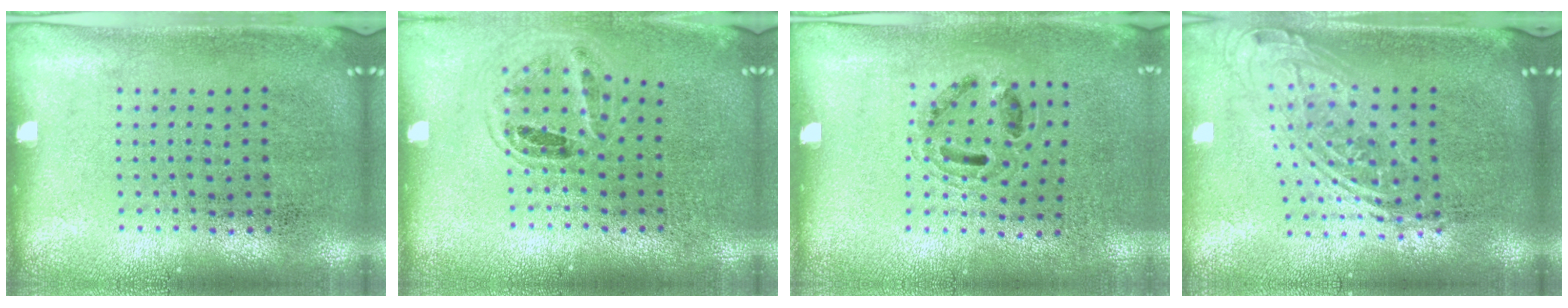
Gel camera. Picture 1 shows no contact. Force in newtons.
{"total": 0.9, "press": 0.9, "slide": 0.0}
{"total": 0.9, "press": 0.8, "slide": 0.4}
{"total": 2.0, "press": 1.5, "slide": 1.2}